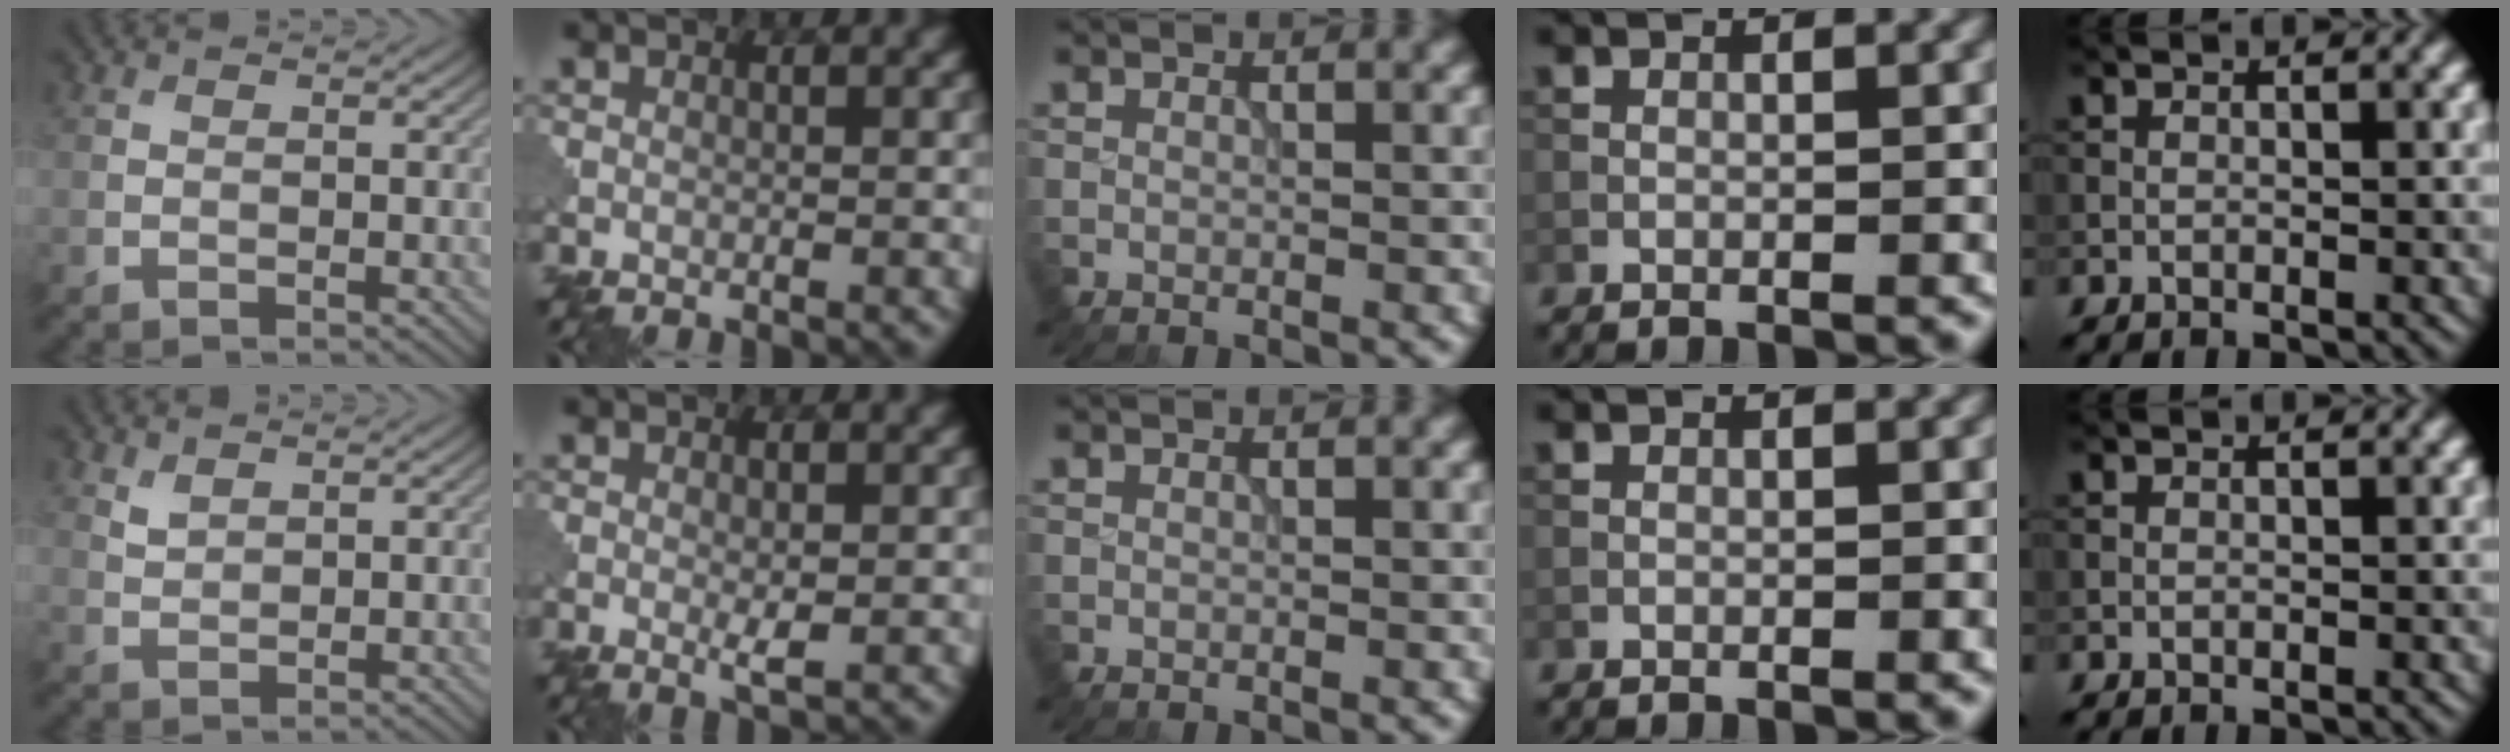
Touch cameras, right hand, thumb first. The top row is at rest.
{"thumb": {"total": 1.6, "force": [1.3, 0.7, 0.7], "torque": [-0.023, -0.002, 0.032]}, "index": {"total": 1.4, "force": [0.0, 0.2, 1.3], "torque": [-0.024, -0.004, -0.002]}}